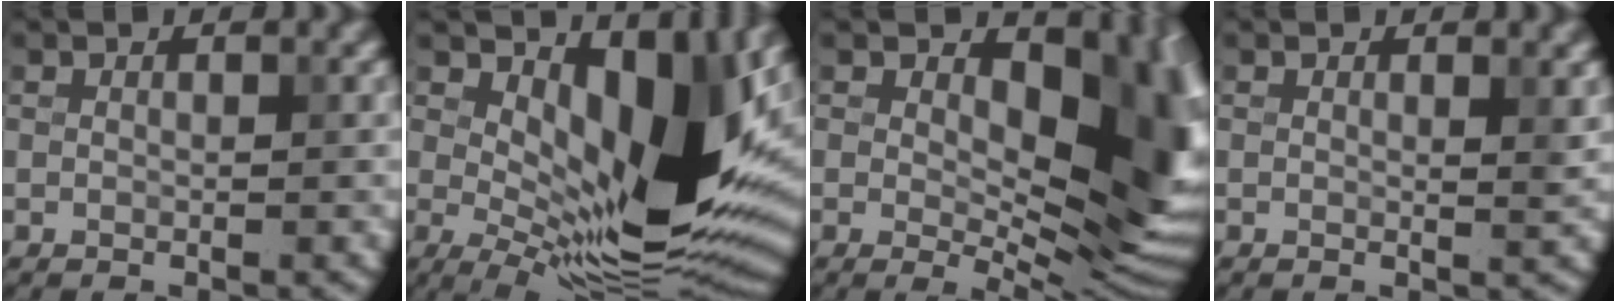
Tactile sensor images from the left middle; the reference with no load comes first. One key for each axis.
{"total": 11.5, "fx": 3.3, "fy": 4.6, "fz": 10.1, "tx": -0.157, "ty": -0.023, "tz": 0.068}
{"total": 13.8, "fx": 2.4, "fy": 7.4, "fz": 11.4, "tx": -0.135, "ty": -0.012, "tz": 0.043}
{"total": 1.2, "fx": 0.5, "fy": 0.2, "fz": 1.1, "tx": -0.012, "ty": -0.002, "tz": 0.003}